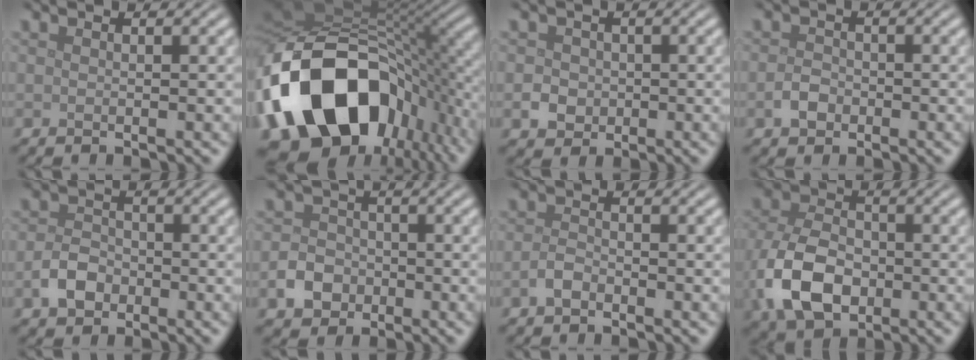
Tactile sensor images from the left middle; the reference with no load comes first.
{"total": 18.9, "force": [-6.4, 12.5, 12.7], "torque": [-0.258, -0.031, -0.092]}
{"total": 1.9, "force": [-0.4, 1.8, 0.6], "torque": [-0.003, -0.003, -0.007]}
{"total": 1.7, "force": [-0.8, 1.3, 0.8], "torque": [-0.016, 0.002, -0.018]}
{"total": 2.8, "force": [-1.3, 2.0, 1.4], "torque": [-0.023, 0.005, -0.031]}
{"total": 3.0, "force": [-1.2, 2.5, 1.2], "torque": [-0.021, 0.002, -0.025]}
{"total": 1.4, "force": [-0.9, 0.7, 0.8], "torque": [-0.020, 0.002, -0.022]}
{"total": 7.9, "force": [-2.4, 5.2, 5.3], "torque": [-0.125, -0.008, -0.054]}